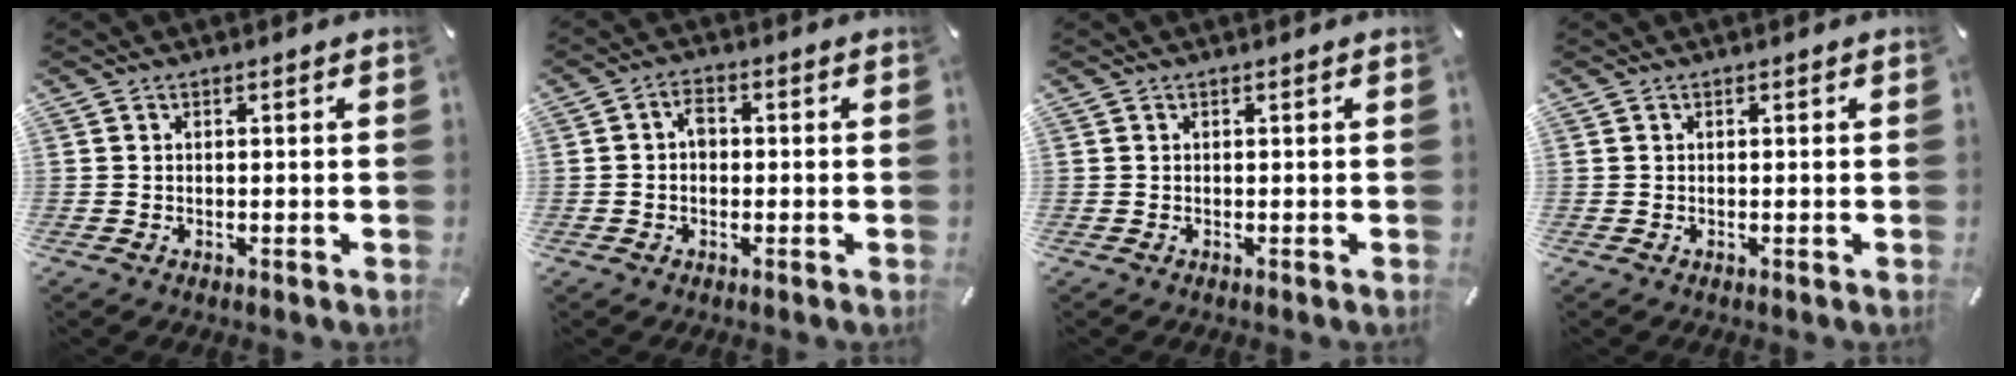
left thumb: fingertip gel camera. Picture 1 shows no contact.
{"total": 3.2, "force": [-0.2, 2.2, 2.4], "torque": [-0.046, 0.011, -0.006]}
{"total": 0.0}
{"total": 0.0}